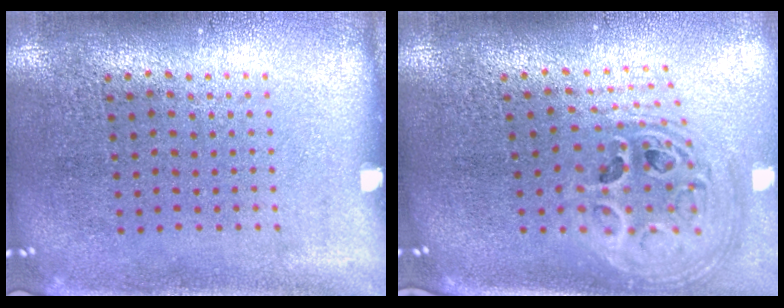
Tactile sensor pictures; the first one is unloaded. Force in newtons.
{"total": 2.5, "press": 1.8, "slide": 1.7}